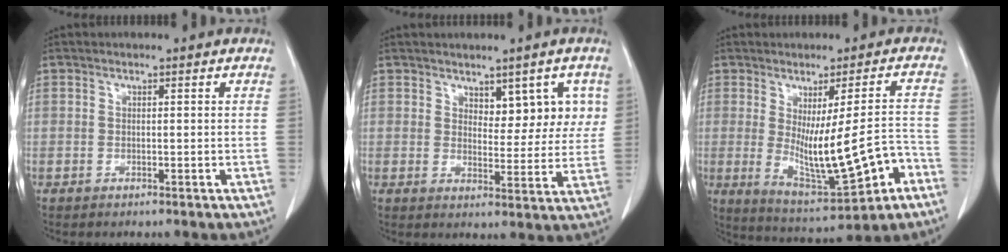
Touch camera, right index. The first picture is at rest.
{"total": 6.5, "force": [3.2, 3.5, 4.4], "torque": [-0.040, 0.006, 0.046]}
{"total": 13.6, "force": [-3.3, 2.3, 13.0], "torque": [-0.199, -0.015, -0.030]}